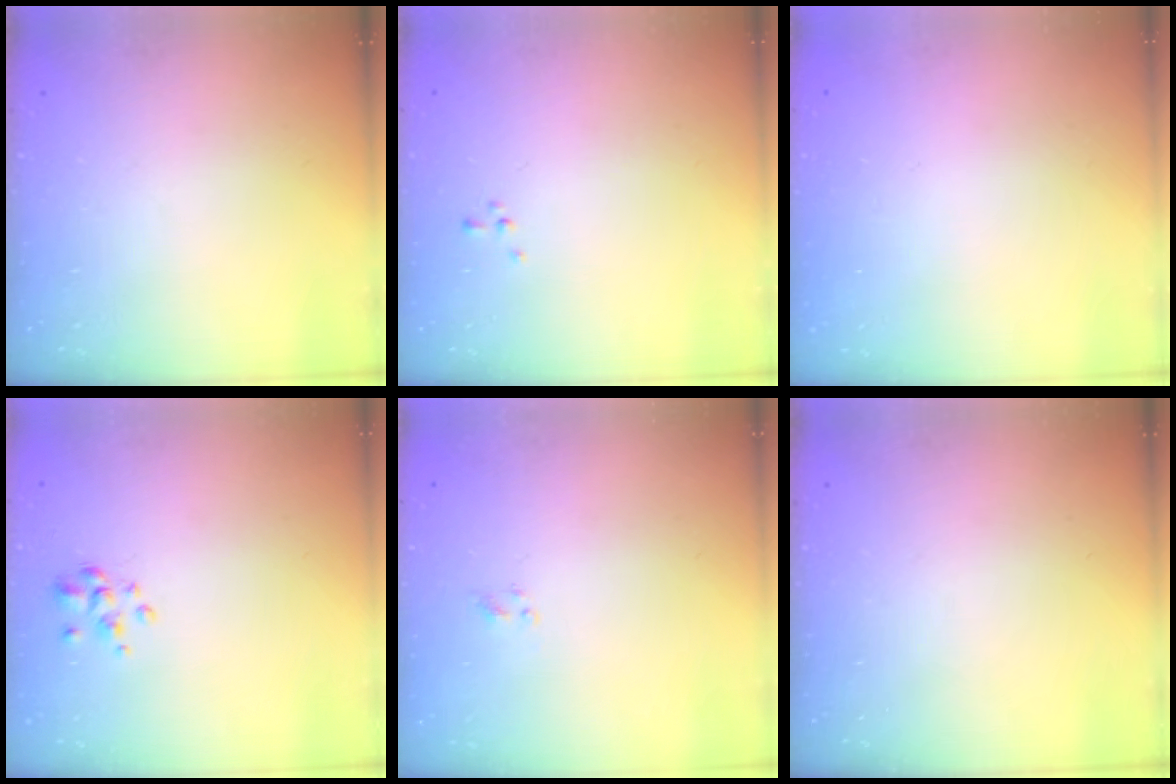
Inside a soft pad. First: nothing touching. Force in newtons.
{"total": 0.7, "press": 0.6, "slide": 0.1}
{"total": 1.8, "press": 1.8, "slide": 0.1}
{"total": 2.7, "press": 2.5, "slide": 0.9}
{"total": 1.3, "press": 1.1, "slide": 0.6}
{"total": 0.0}